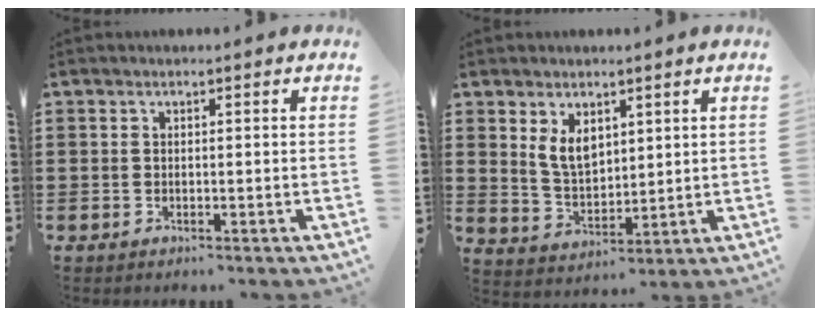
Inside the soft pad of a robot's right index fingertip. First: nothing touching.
{"total": 5.2, "force": [2.6, 2.9, 3.4], "torque": [-0.083, 0.005, 0.047]}